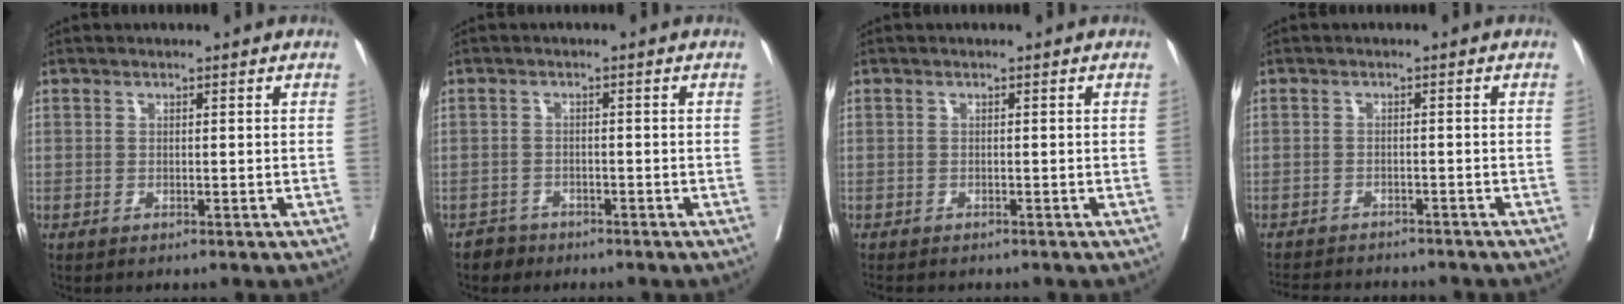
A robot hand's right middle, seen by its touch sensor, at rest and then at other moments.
{"total": 2.1, "force": [-1.7, 1.2, -0.5], "torque": [0.001, 0.004, -0.030]}
{"total": 3.7, "force": [-3.2, 1.1, 1.5], "torque": [-0.027, -0.010, -0.042]}
{"total": 10.9, "force": [-10.0, 2.3, 3.5], "torque": [-0.064, -0.006, -0.130]}